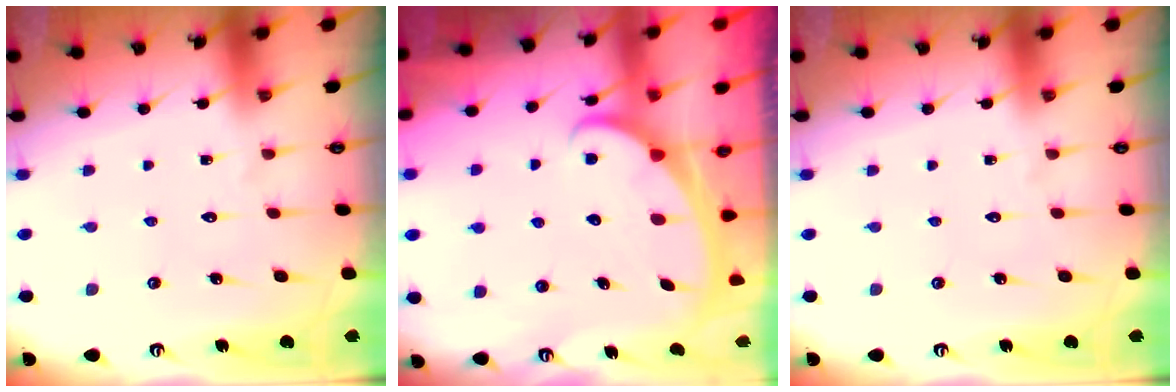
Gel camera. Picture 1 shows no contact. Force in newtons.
{"total": 2.7, "press": 2.7, "slide": 0.4}
{"total": 0.0}